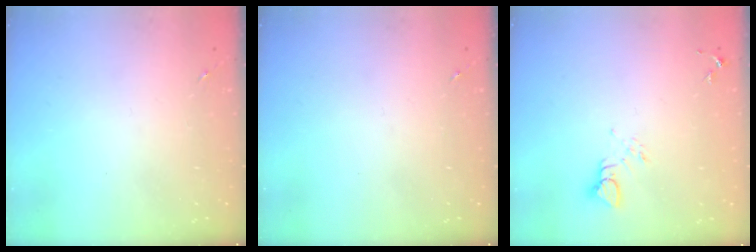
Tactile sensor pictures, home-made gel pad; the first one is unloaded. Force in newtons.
{"total": 0.0}
{"total": 3.8, "press": 3.7, "slide": 0.4}